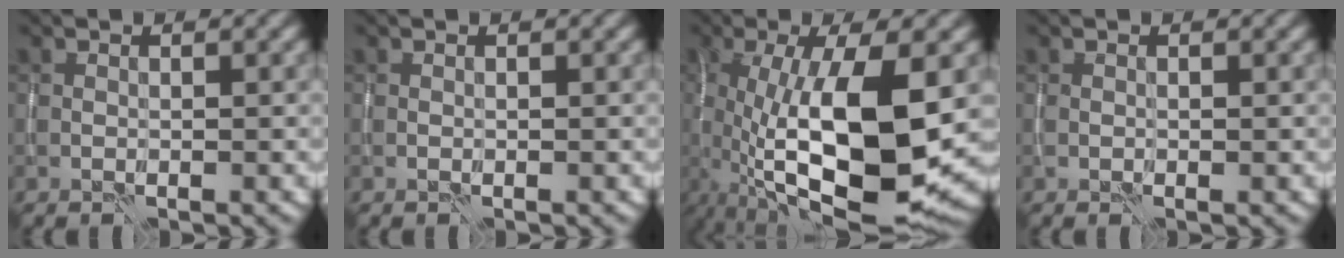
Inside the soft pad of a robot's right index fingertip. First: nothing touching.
{"total": 0.0}
{"total": 13.5, "force": [-2.0, 4.6, 12.5], "torque": [-0.216, -0.016, -0.036]}
{"total": 0.0}